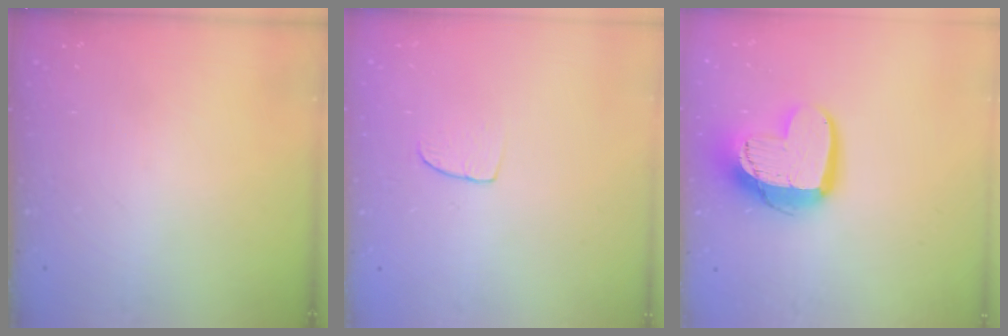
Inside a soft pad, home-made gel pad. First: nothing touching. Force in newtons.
{"total": 5.9, "press": 5.9, "slide": 0.4}
{"total": 14.7, "press": 14.6, "slide": 1.2}